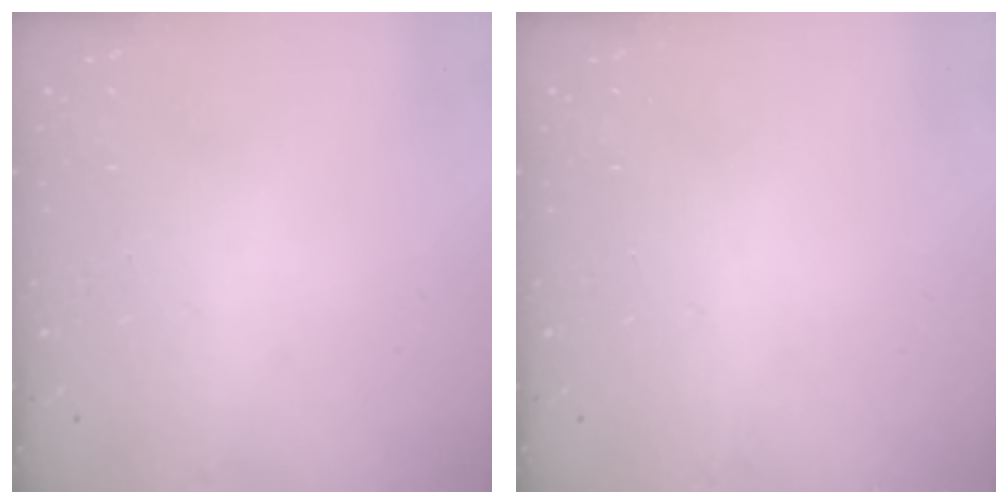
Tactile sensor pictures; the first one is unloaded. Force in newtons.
{"total": 0.0}